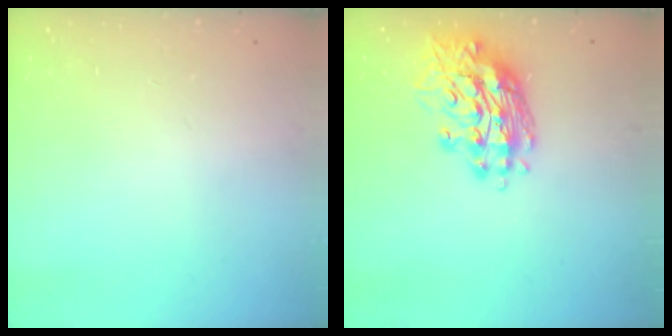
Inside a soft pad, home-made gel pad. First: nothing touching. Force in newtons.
{"total": 15.0, "press": 14.9, "slide": 1.4}